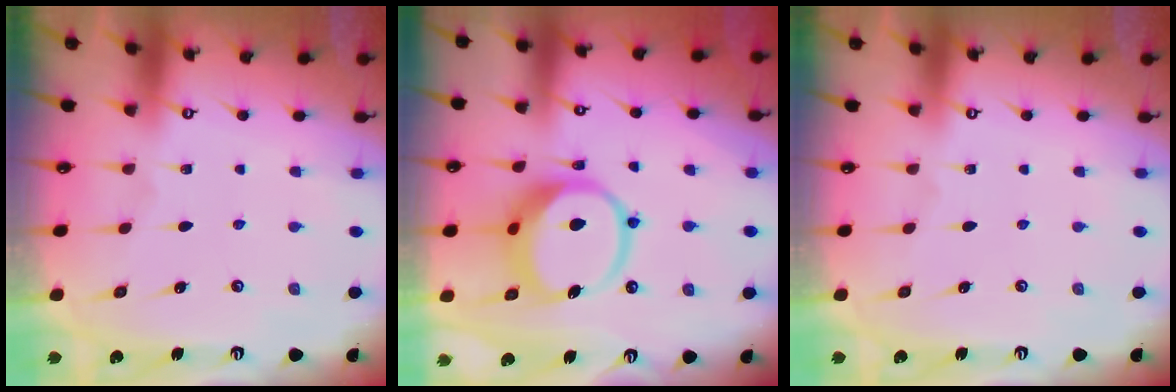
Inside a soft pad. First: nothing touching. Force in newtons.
{"total": 13.0, "press": 12.9, "slide": 1.5}
{"total": 0.0}